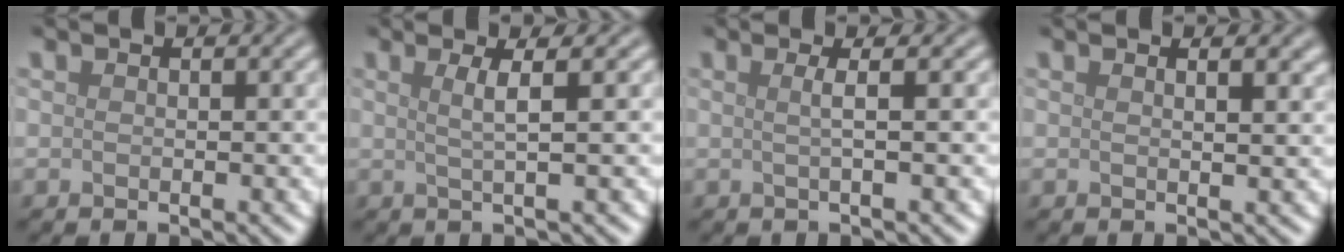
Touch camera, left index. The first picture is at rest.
{"total": 2.3, "force": [0.6, 0.5, 2.1], "torque": [-0.039, 0.003, 0.006]}
{"total": 1.8, "force": [0.2, 0.6, 1.7], "torque": [-0.026, 0.005, -0.009]}
{"total": 2.1, "force": [1.3, 0.8, 1.4], "torque": [-0.006, 0.006, 0.008]}